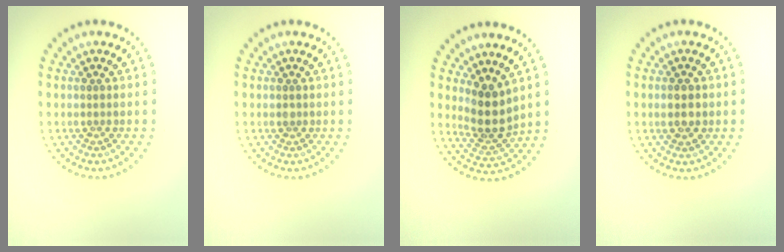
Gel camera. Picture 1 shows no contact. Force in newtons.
{"total": 0.5, "press": 0.5, "slide": 0.1}
{"total": 3.7, "press": 3.0, "slide": 2.2}
{"total": 1.9, "press": 1.9, "slide": 0.1}